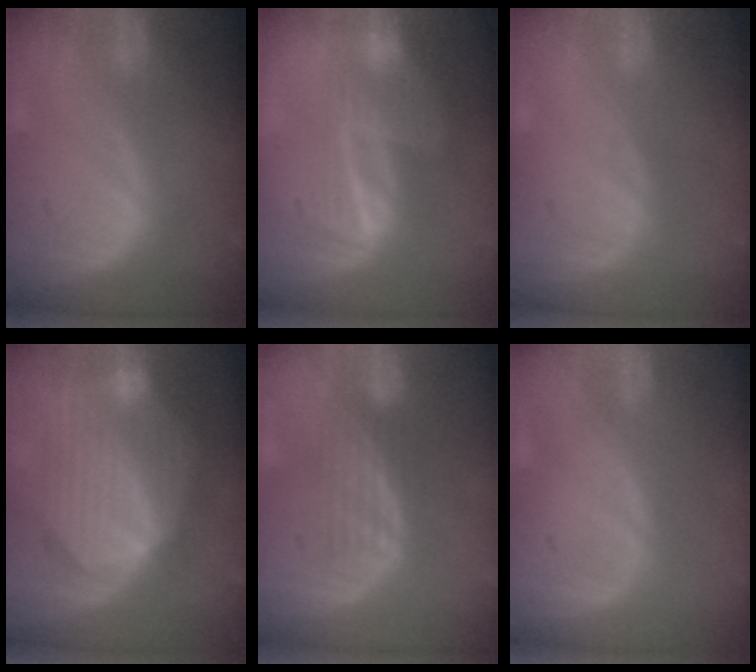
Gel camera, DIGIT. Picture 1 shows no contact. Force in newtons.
{"total": 6.9, "press": 6.0, "slide": 3.5}
{"total": 0.0}
{"total": 10.6, "press": 10.6, "slide": 0.8}
{"total": 4.3, "press": 3.6, "slide": 2.3}
{"total": 0.0}